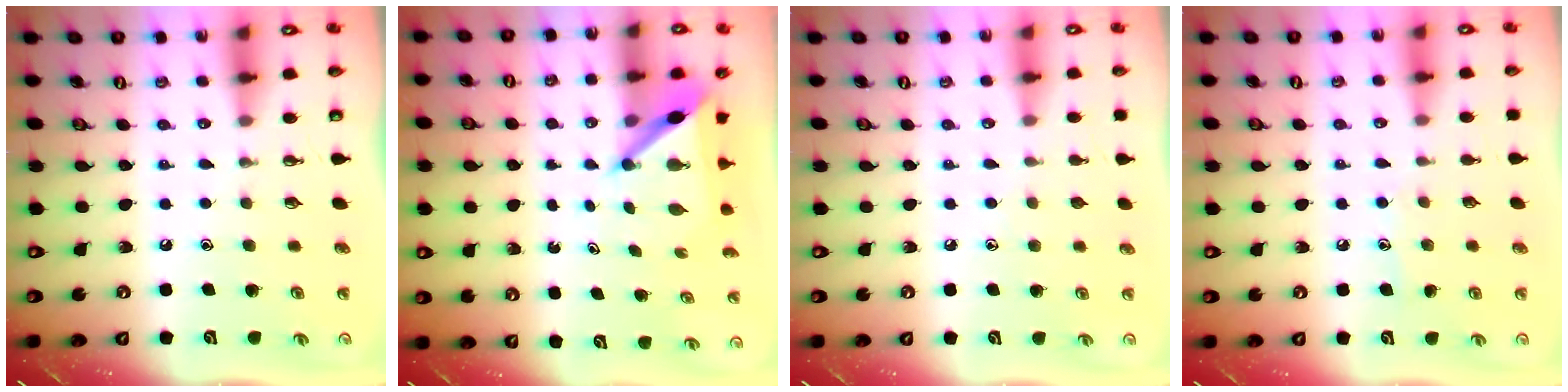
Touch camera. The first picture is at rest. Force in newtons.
{"total": 6.0, "press": 6.0, "slide": 0.4}
{"total": 3.7, "press": 3.7, "slide": 0.4}
{"total": 5.2, "press": 5.2, "slide": 0.2}